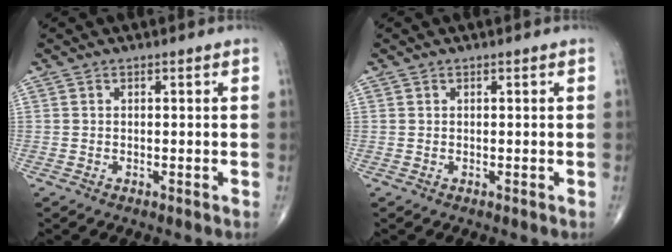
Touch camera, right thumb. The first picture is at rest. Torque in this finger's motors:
{"motor_torque": [-0.16, 0.00, -0.16, -0.10, 0.00]}